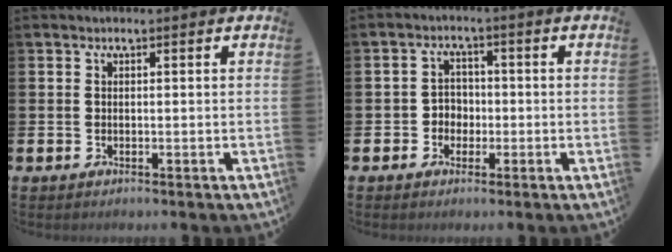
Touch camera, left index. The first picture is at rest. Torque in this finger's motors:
{"motor_torque": [-0.01, 0.19, 0.02, 0.00]}